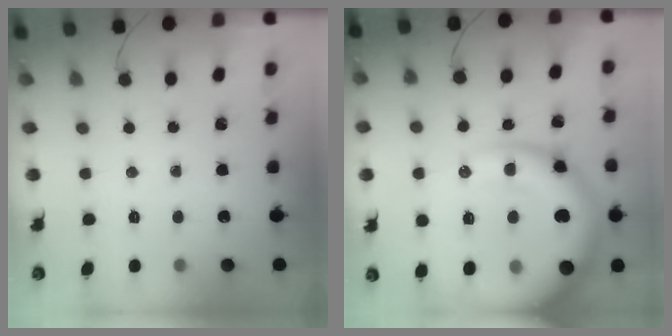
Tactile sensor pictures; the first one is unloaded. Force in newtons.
{"total": 23.4, "press": 22.8, "slide": 5.2}